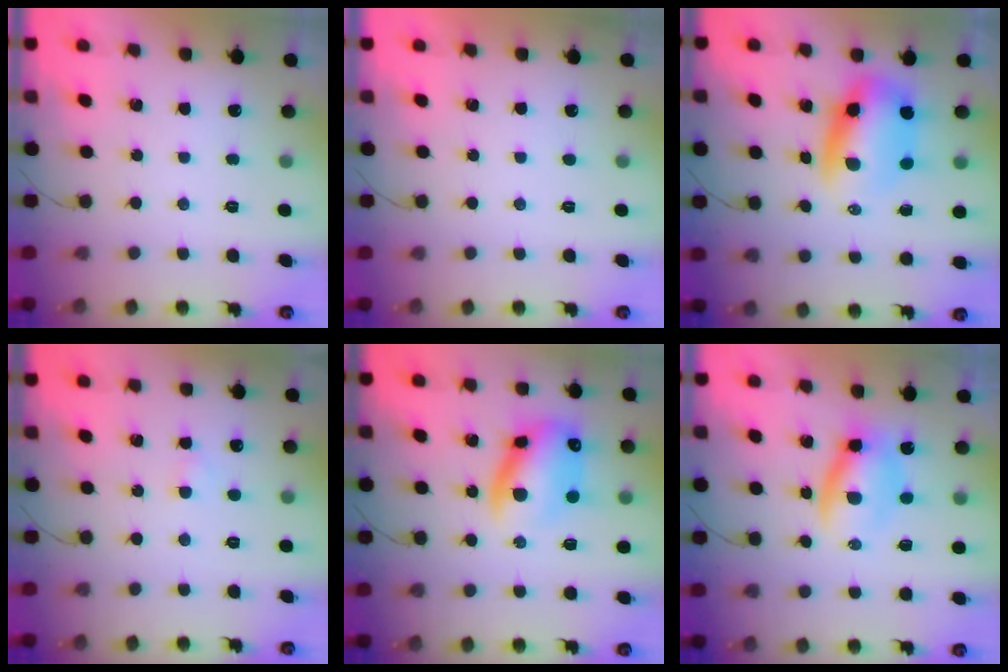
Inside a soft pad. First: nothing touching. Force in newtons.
{"total": 1.0, "press": 1.0, "slide": 0.2}
{"total": 7.8, "press": 7.5, "slide": 2.0}
{"total": 1.5, "press": 1.2, "slide": 0.8}
{"total": 13.2, "press": 12.9, "slide": 2.7}
{"total": 5.7, "press": 5.6, "slide": 1.2}